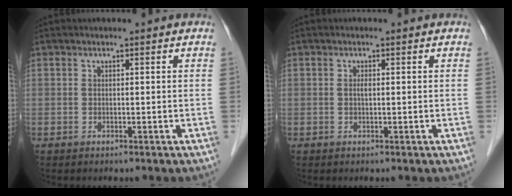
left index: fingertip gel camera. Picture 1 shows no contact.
{"total": 0.6, "force": [0.1, 0.1, 0.6], "torque": [-0.015, 0.000, 0.001]}